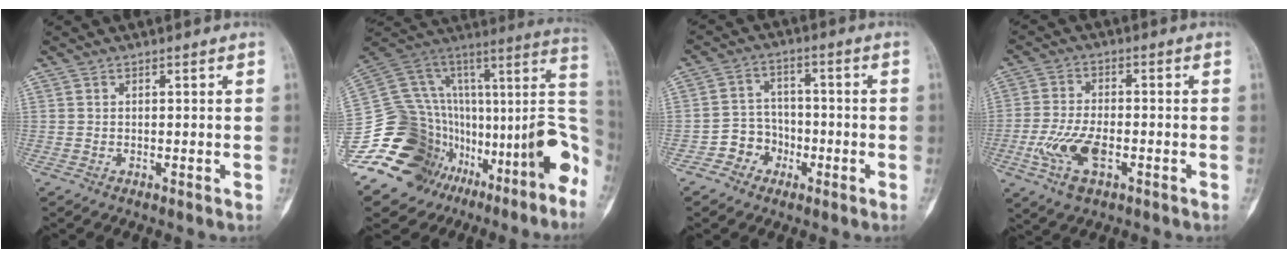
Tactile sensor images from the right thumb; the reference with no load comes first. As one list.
[{"total": 26.3, "force": [-11.5, 17.1, 16.3], "torque": [-0.166, 0.165, -0.157]}, {"total": 6.1, "force": [-3.1, 5.2, 0.7], "torque": [0.030, 0.030, -0.058]}, {"total": 9.6, "force": [-3.2, 4.7, 7.7], "torque": [-0.165, 0.007, -0.059]}]